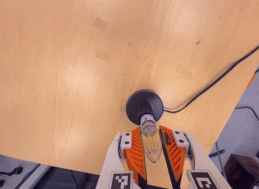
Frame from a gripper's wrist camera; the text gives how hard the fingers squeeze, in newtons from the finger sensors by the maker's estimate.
{"total": 13.7, "left": 13.8, "right": 13.6}